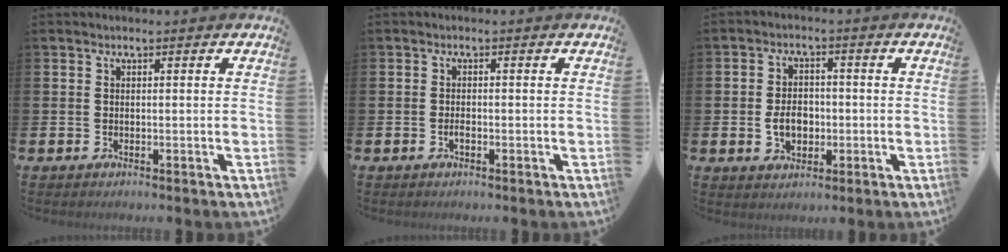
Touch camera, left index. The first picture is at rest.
{"total": 1.1, "force": [-0.5, 0.4, 0.9], "torque": [-0.012, -0.003, -0.010]}
{"total": 4.5, "force": [-0.8, 3.2, 3.0], "torque": [-0.040, -0.001, -0.021]}